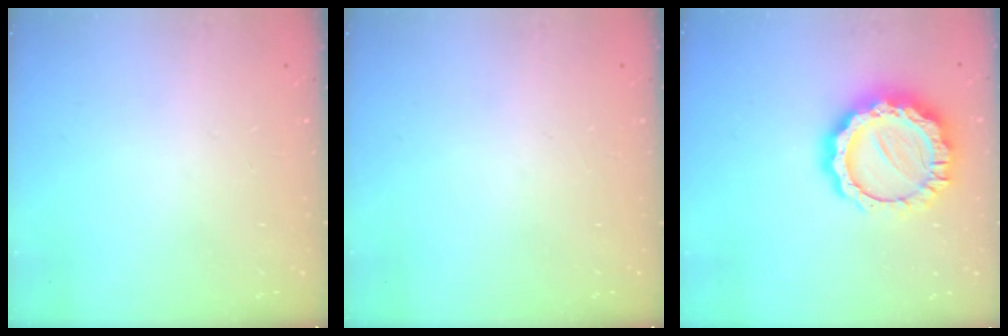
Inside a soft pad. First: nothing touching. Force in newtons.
{"total": 0.0}
{"total": 15.8, "press": 15.8, "slide": 1.0}